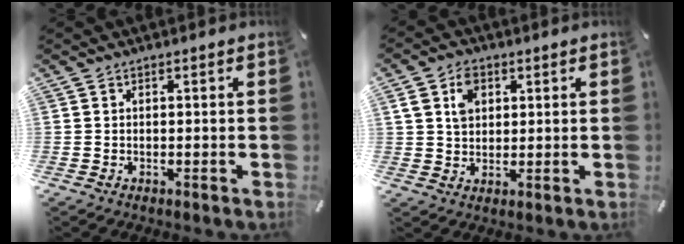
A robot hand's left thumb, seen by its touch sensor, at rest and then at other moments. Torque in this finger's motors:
{"motor_torque": [0.87, 0.87, 0.11, -0.11, 0.29]}